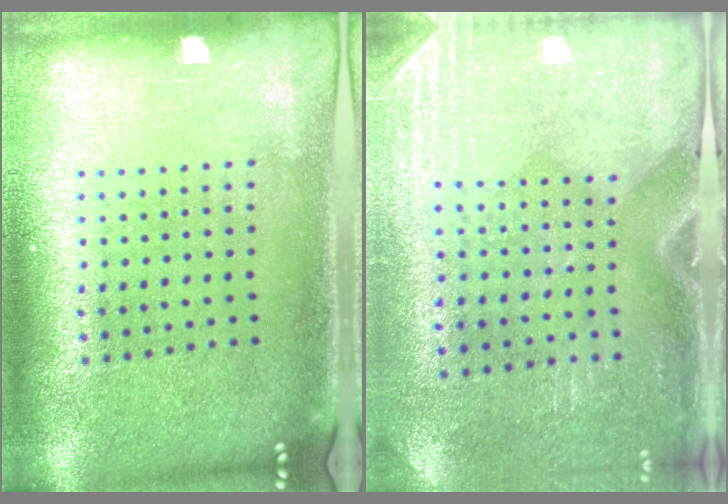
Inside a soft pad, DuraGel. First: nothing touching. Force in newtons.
{"total": 2.9, "press": 2.5, "slide": 1.4}